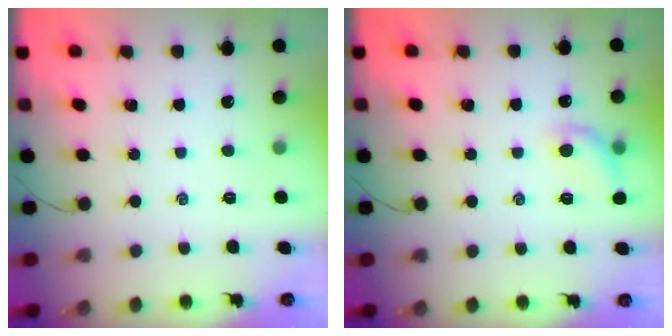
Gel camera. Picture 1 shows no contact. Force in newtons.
{"total": 8.4, "press": 8.2, "slide": 1.7}